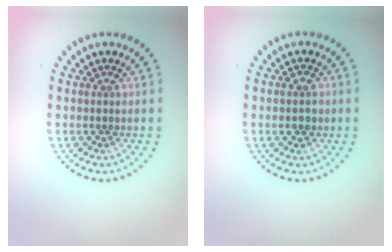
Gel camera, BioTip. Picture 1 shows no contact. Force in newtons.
{"total": 1.2, "press": 1.2, "slide": 0.2}